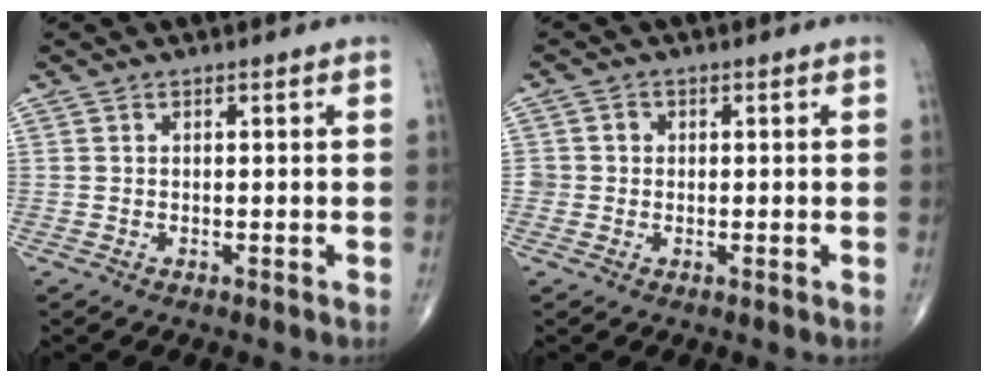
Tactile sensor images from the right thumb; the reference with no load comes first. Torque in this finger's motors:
{"motor_torque": [0.06, 0.02, 0.07, -0.02, 0.00]}